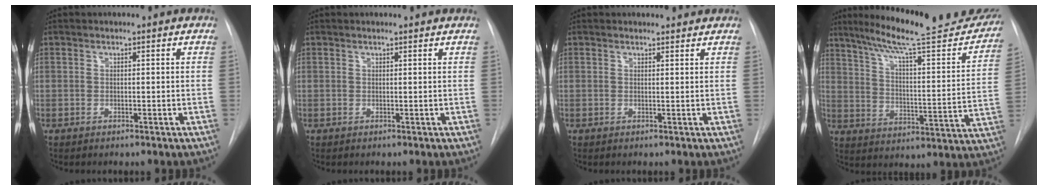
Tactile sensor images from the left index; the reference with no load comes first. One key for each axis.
{"total": 1.6, "fx": 1.5, "fy": 0.0, "fz": 0.4, "tx": -0.012, "ty": 0.010, "tz": 0.018}
{"total": 2.5, "fx": 2.4, "fy": 0.5, "fz": 0.2, "tx": -0.006, "ty": 0.008, "tz": 0.026}
{"total": 25.0, "fx": 21.8, "fy": 2.6, "fz": 12.0, "tx": -0.180, "ty": -0.043, "tz": 0.291}